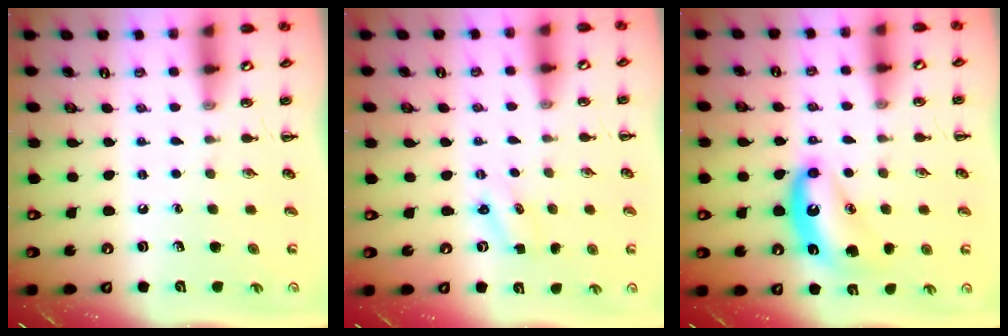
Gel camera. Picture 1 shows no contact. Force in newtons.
{"total": 1.2, "press": 1.2, "slide": 0.4}
{"total": 11.5, "press": 11.4, "slide": 1.2}